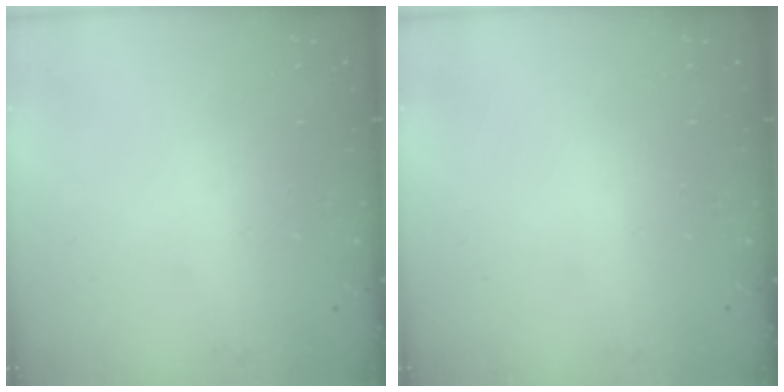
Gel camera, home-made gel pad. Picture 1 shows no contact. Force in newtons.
{"total": 0.0}